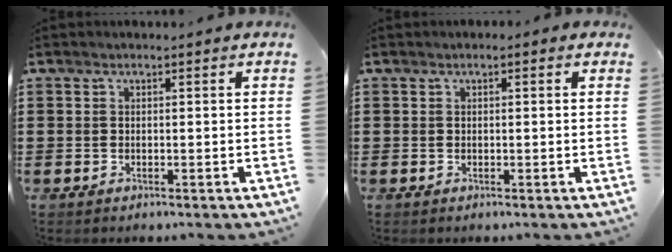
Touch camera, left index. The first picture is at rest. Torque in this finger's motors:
{"motor_torque": [2.14, 0.00, 0.04, -0.07]}